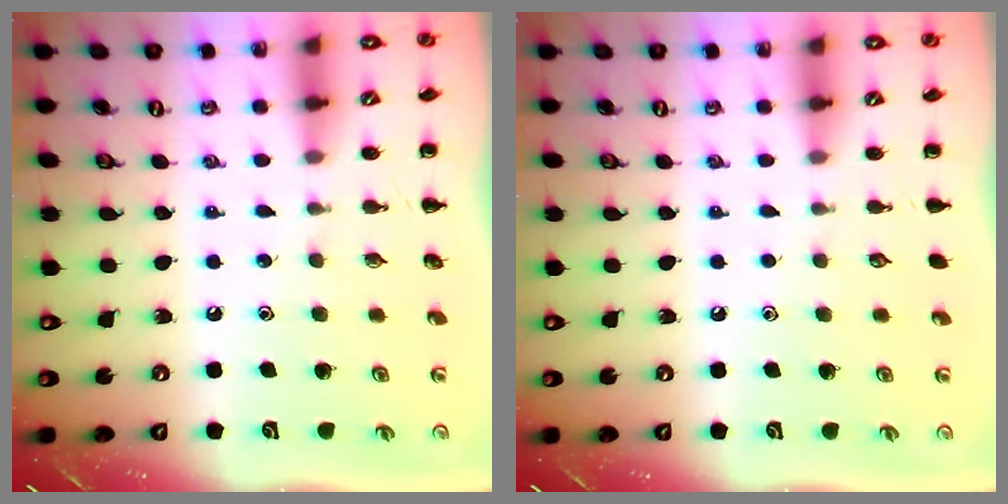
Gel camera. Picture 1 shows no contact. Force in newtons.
{"total": 0.0}